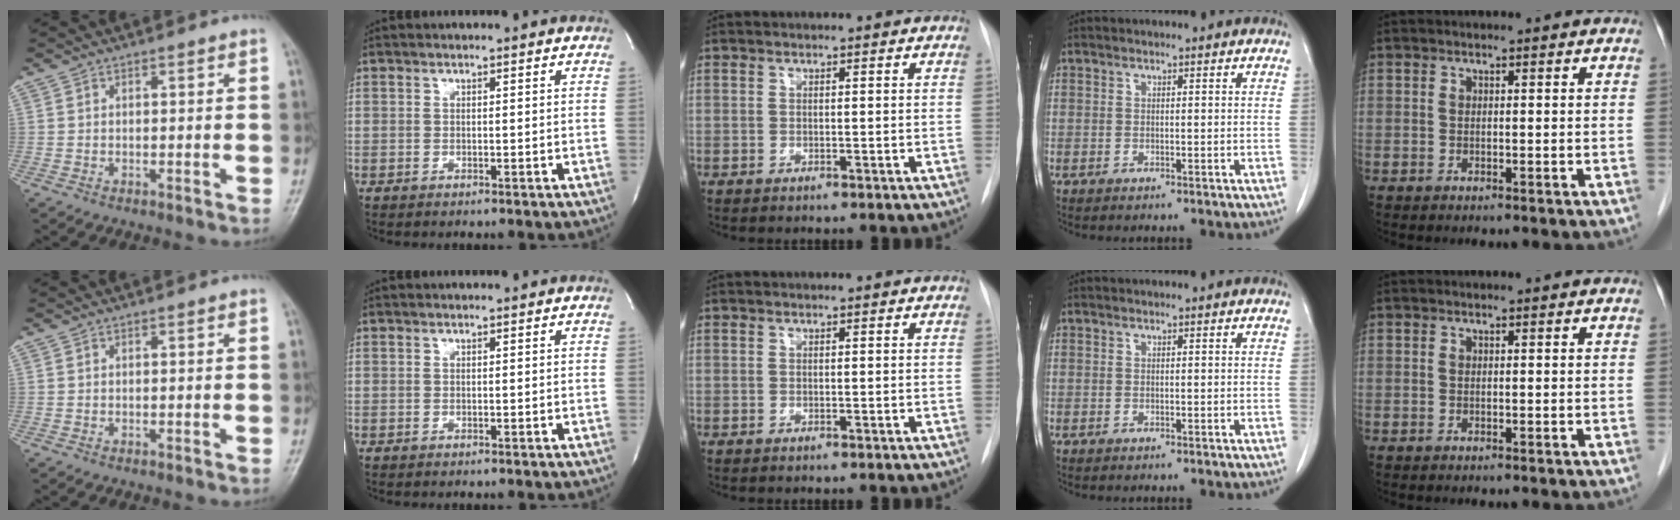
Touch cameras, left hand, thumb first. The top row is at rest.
{}